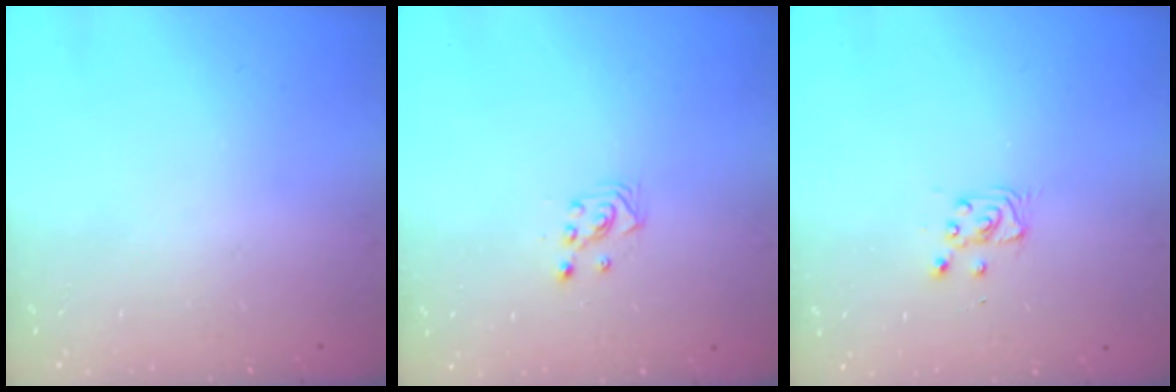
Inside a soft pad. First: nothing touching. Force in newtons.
{"total": 2.2, "press": 2.2, "slide": 0.2}
{"total": 2.9, "press": 2.9, "slide": 0.4}